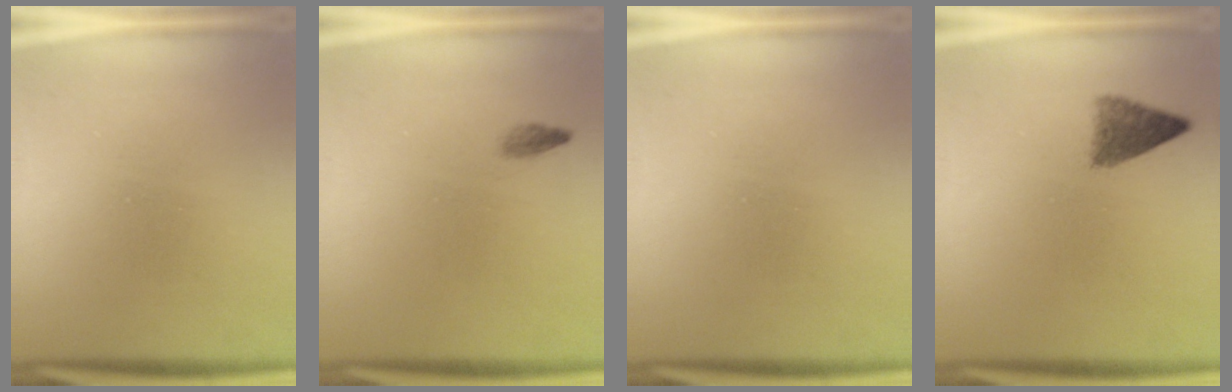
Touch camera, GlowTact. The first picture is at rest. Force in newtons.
{"total": 0.9}
{"total": 0.0}
{"total": 3.9}